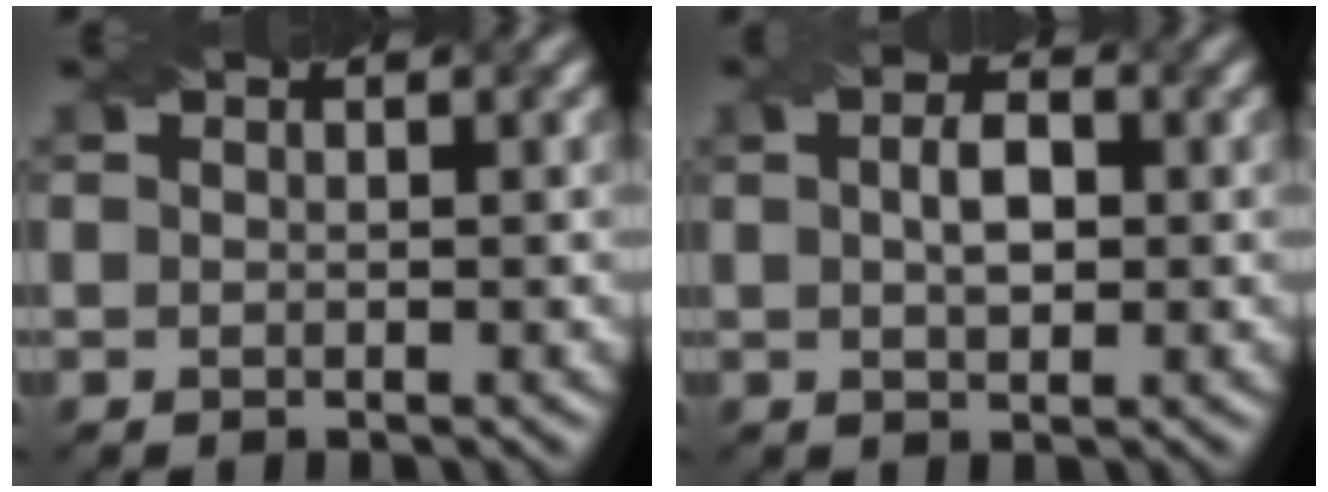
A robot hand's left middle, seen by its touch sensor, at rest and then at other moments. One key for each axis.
{"total": 2.7, "fx": 0.1, "fy": 1.4, "fz": 2.3, "tx": -0.048, "ty": 0.006, "tz": 0.003}